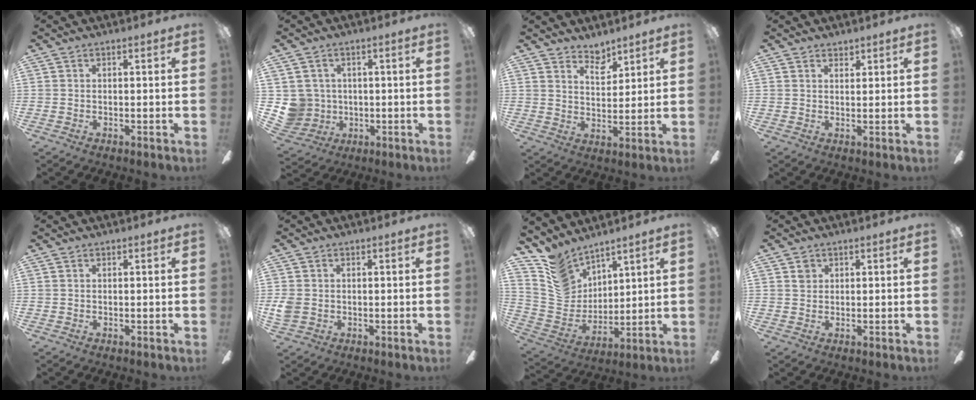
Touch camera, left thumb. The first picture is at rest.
{"total": 6.7, "force": [0.7, 6.6, 0.6], "torque": [-0.040, -0.001, 0.023]}
{"total": 5.6, "force": [4.9, 2.1, 1.7], "torque": [-0.021, -0.031, 0.086]}
{"total": 1.8, "force": [1.6, 0.7, 0.1], "torque": [-0.002, -0.004, 0.032]}
{"total": 0.0}
{"total": 3.5, "force": [-0.2, 2.9, 1.8], "torque": [-0.038, 0.005, -0.001]}
{"total": 11.7, "force": [9.0, 7.1, 2.7], "torque": [-0.086, -0.061, 0.184]}
{"total": 2.0, "force": [1.1, 1.5, 0.6], "torque": [0.002, -0.006, 0.018]}